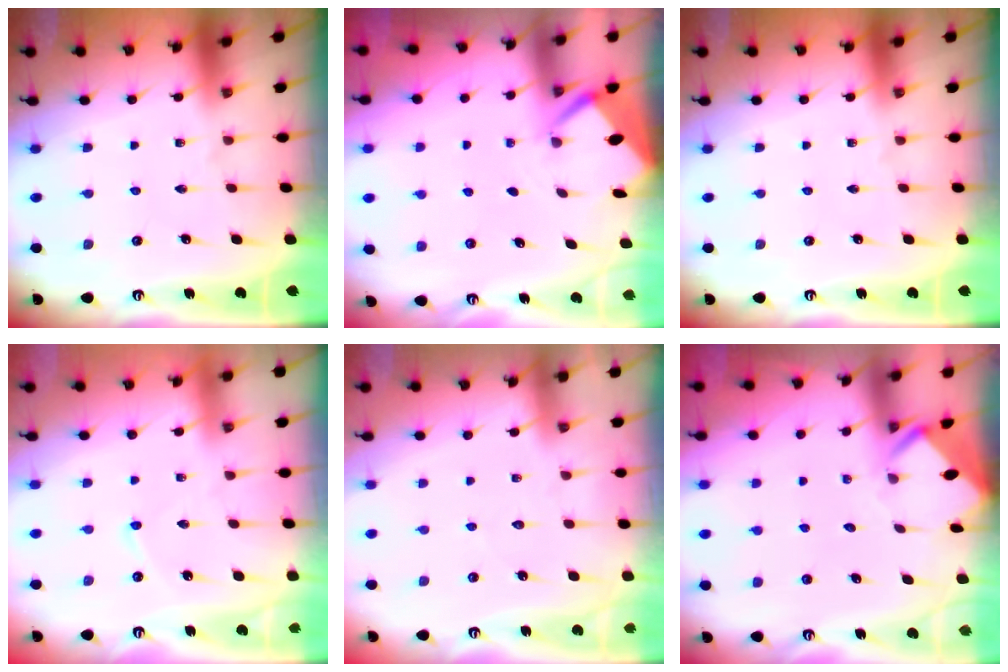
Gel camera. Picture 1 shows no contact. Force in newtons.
{"total": 2.6, "press": 2.6, "slide": 0.1}
{"total": 0.0}
{"total": 2.9, "press": 2.9, "slide": 0.2}
{"total": 2.5, "press": 2.5, "slide": 0.3}
{"total": 3.7, "press": 3.6, "slide": 0.3}